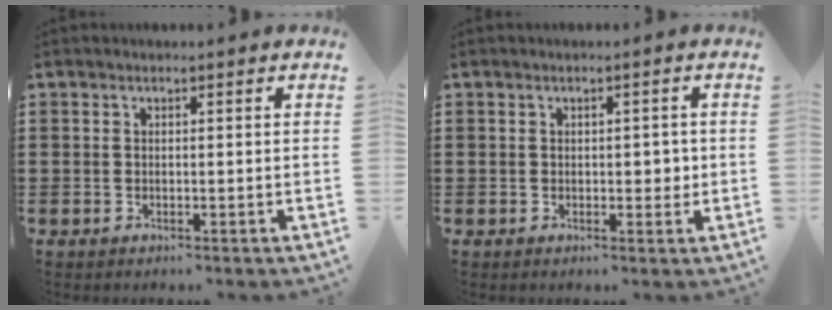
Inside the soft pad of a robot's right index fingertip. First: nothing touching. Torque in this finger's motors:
{"motor_torque": [0.40, 0.05, 0.05, 0.00]}